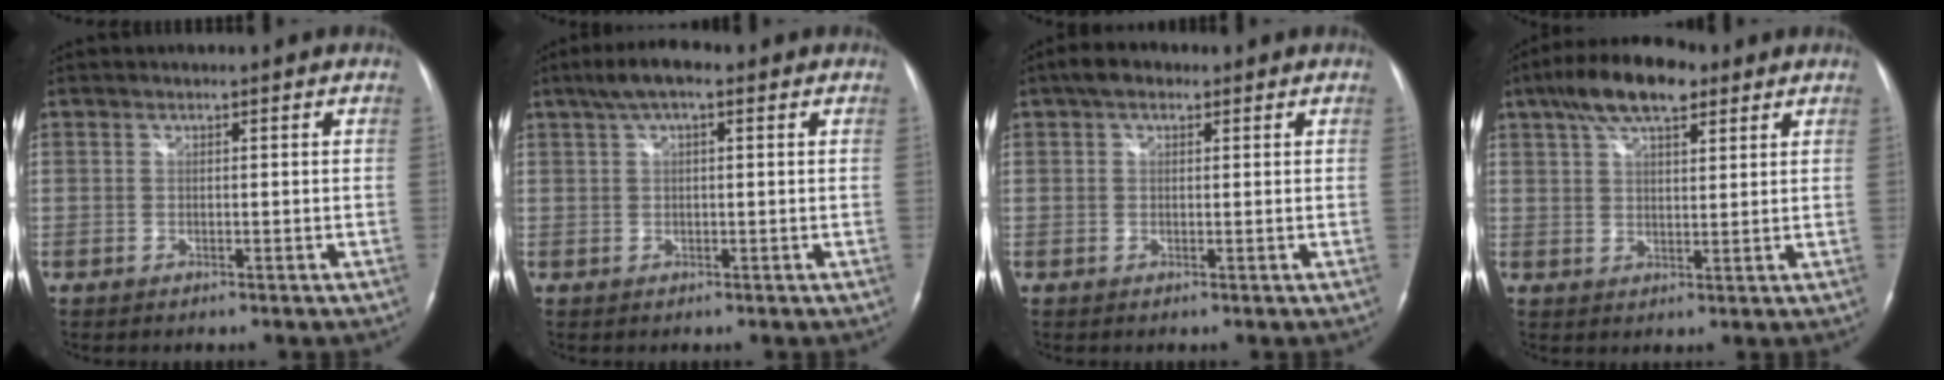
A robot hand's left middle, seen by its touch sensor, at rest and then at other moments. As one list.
[{"total": 5.2, "force": [2.9, 1.5, 4.1], "torque": [-0.080, 0.028, 0.046]}, {"total": 3.0, "force": [1.6, 1.7, 1.8], "torque": [-0.035, 0.017, 0.025]}, {"total": 10.5, "force": [6.5, 3.7, 7.3], "torque": [-0.134, 0.027, 0.112]}]